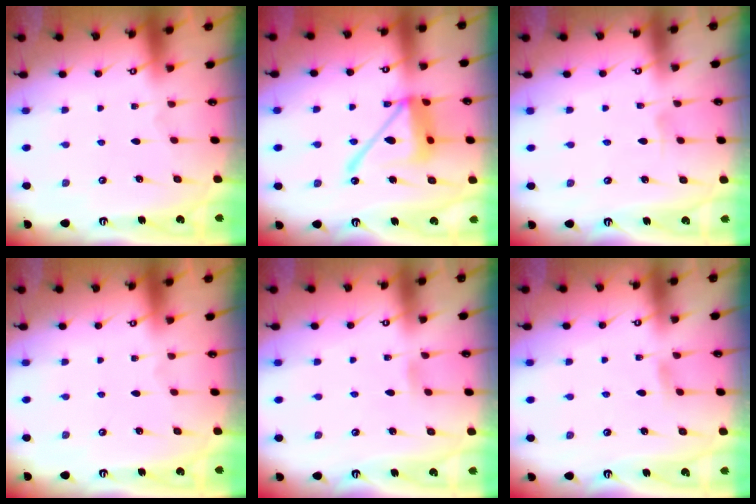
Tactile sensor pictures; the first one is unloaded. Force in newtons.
{"total": 15.7, "press": 15.7, "slide": 1.2}
{"total": 3.4, "press": 3.4, "slide": 0.3}
{"total": 0.0}
{"total": 3.7, "press": 3.7, "slide": 0.3}
{"total": 4.7, "press": 4.6, "slide": 0.6}